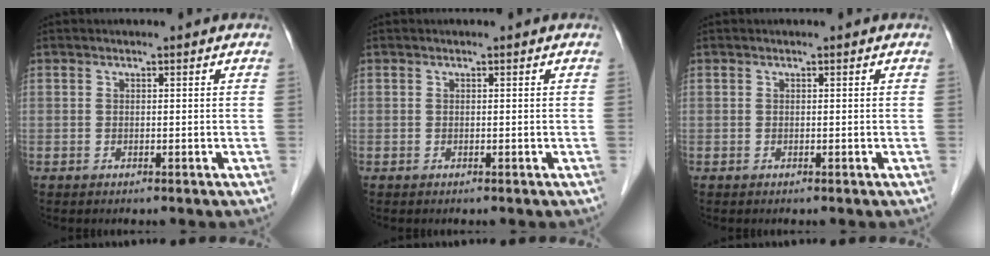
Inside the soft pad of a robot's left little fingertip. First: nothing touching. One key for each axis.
{"total": 0.0}
{"total": 0.0}